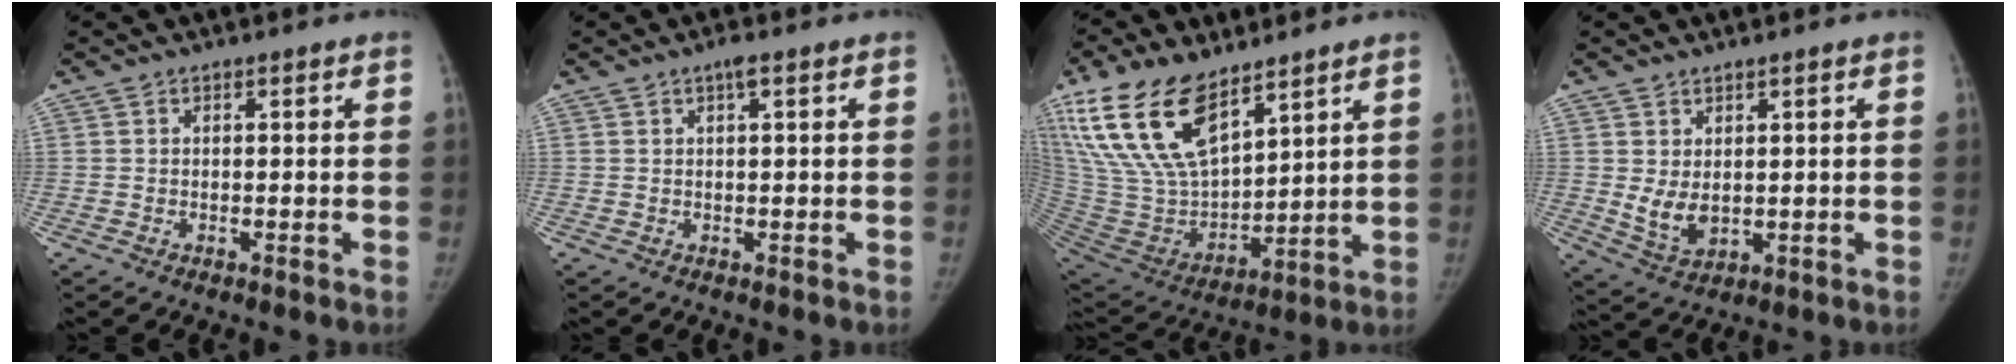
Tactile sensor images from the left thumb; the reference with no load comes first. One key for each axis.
{"total": 1.5, "fx": 0.7, "fy": 0.2, "fz": 1.3, "tx": -0.026, "ty": 0.004, "tz": 0.011}
{"total": 22.8, "fx": 14.2, "fy": 10.5, "fz": 14.5, "tx": -0.281, "ty": -0.049, "tz": 0.281}
{"total": 5.2, "fx": 0.9, "fy": 3.2, "fz": 4.0, "tx": -0.063, "ty": -0.016, "tz": 0.032}